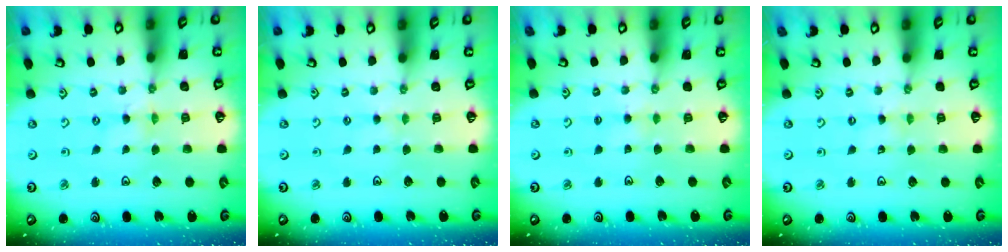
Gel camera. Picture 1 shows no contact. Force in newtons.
{"total": 1.9, "press": 1.9, "slide": 0.4}
{"total": 3.4, "press": 3.4, "slide": 0.5}
{"total": 0.5, "press": 0.5, "slide": 0.1}